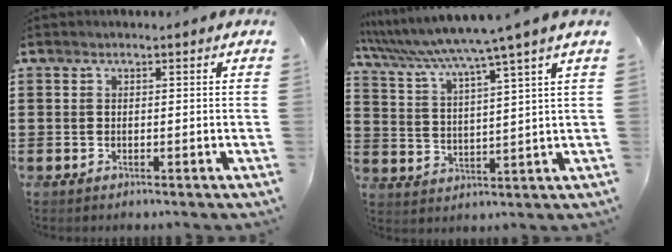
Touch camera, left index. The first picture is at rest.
{"total": 5.6, "force": [4.7, -1.5, 2.7], "torque": [-0.074, -0.043, 0.071]}